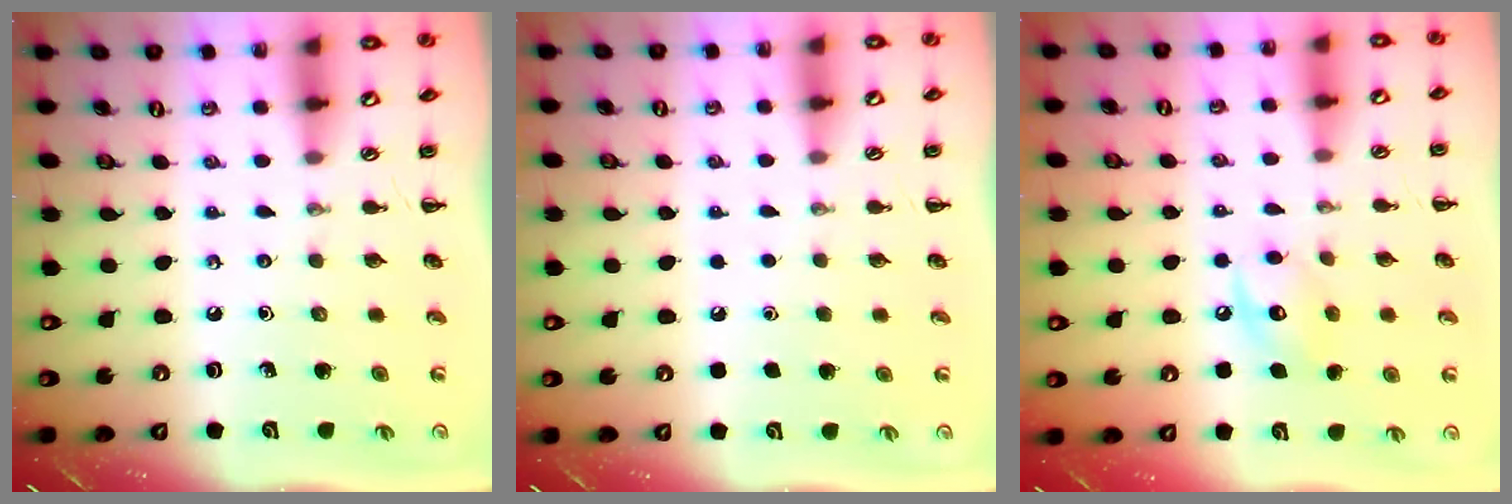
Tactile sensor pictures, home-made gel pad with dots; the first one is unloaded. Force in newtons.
{"total": 1.6, "press": 1.6, "slide": 0.1}
{"total": 8.6, "press": 8.5, "slide": 0.6}